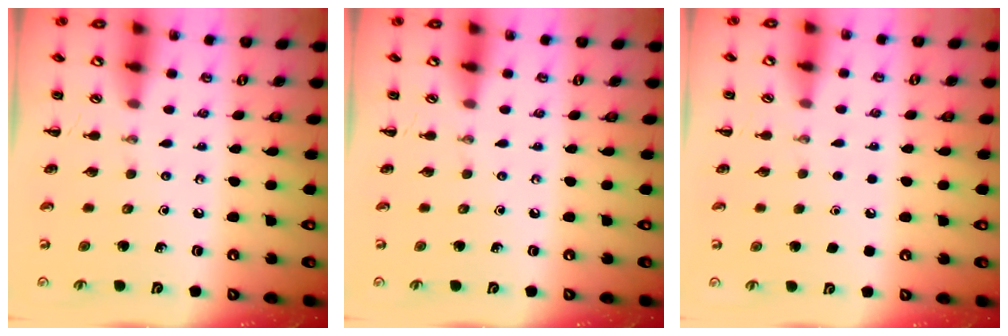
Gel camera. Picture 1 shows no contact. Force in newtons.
{"total": 0.0}
{"total": 1.7, "press": 1.7, "slide": 0.1}